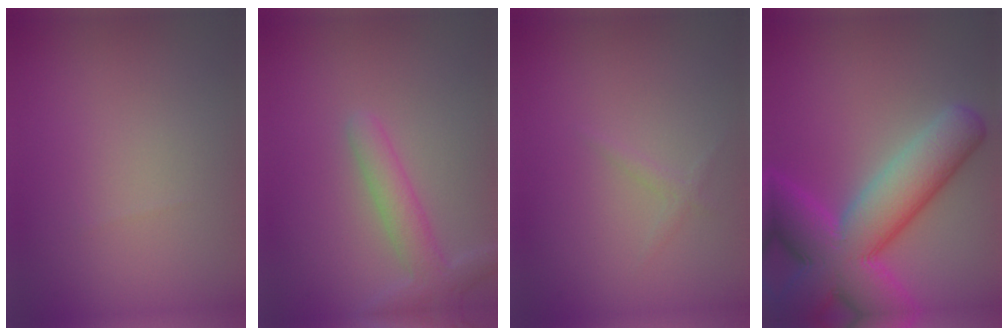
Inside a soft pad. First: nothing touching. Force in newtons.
{"total": 3.0, "press": 3.0, "slide": 0.2}
{"total": 0.7, "press": 0.7, "slide": 0.0}
{"total": 11.8, "press": 11.8, "slide": 0.4}